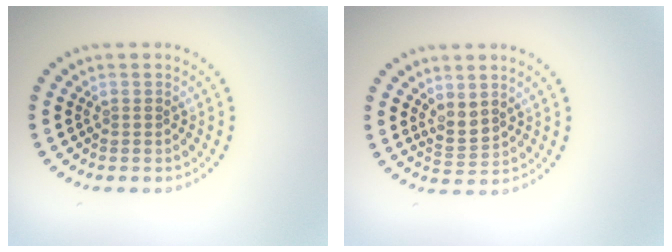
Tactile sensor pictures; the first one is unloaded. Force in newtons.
{"total": 2.2, "press": 1.6, "slide": 1.5}